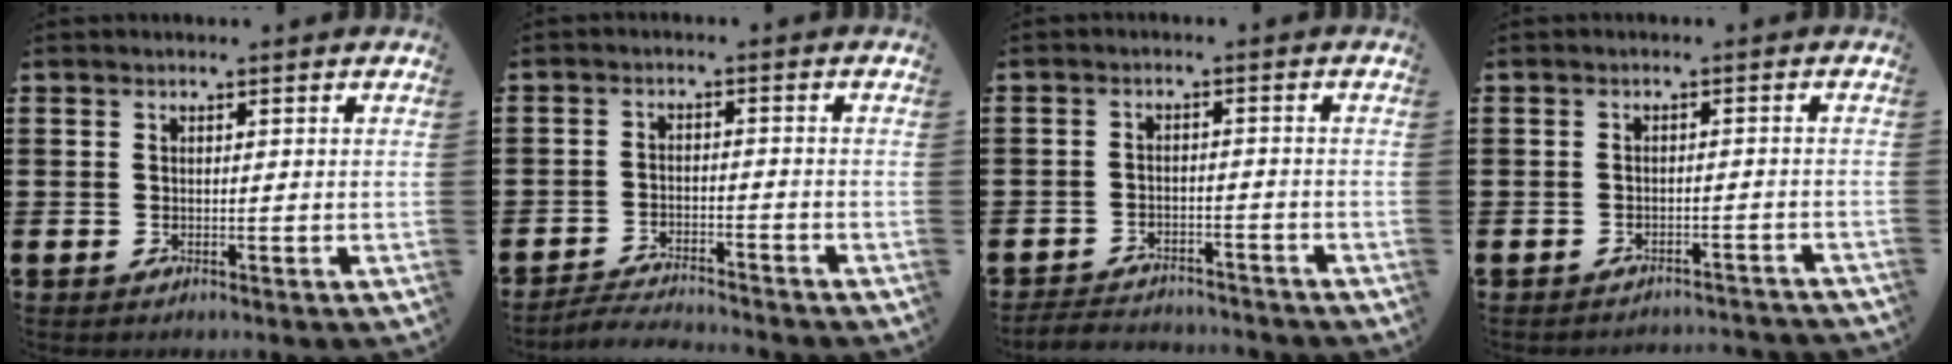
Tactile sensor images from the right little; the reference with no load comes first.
{"total": 2.8, "force": [-2.8, 0.0, 0.1], "torque": [-0.005, 0.004, -0.059]}
{"total": 2.8, "force": [-2.8, 0.2, -0.1], "torque": [-0.004, 0.002, -0.061]}
{"total": 1.6, "force": [-1.6, -0.1, 0.0], "torque": [-0.003, 0.004, -0.033]}